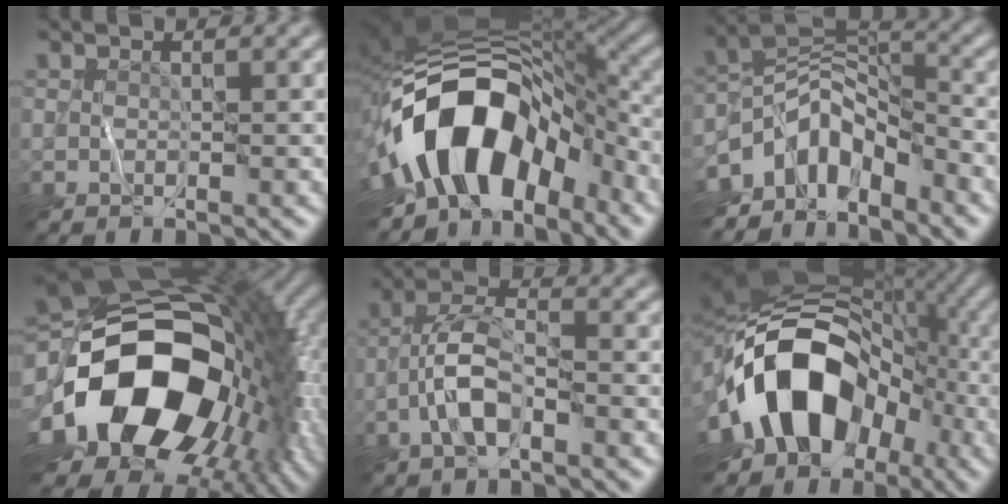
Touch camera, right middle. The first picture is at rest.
{"total": 14.7, "force": [-4.8, 9.1, 10.5], "torque": [-0.167, 0.010, -0.092]}
{"total": 7.6, "force": [-4.9, 3.9, 4.3], "torque": [-0.052, -0.001, -0.102]}
{"total": 19.4, "force": [-3.5, 13.1, 13.9], "torque": [-0.270, -0.032, -0.053]}
{"total": 4.4, "force": [-1.8, 1.7, 3.6], "torque": [-0.067, 0.013, -0.041]}
{"total": 15.4, "force": [-4.4, 10.7, 10.2], "torque": [-0.151, 0.003, -0.087]}